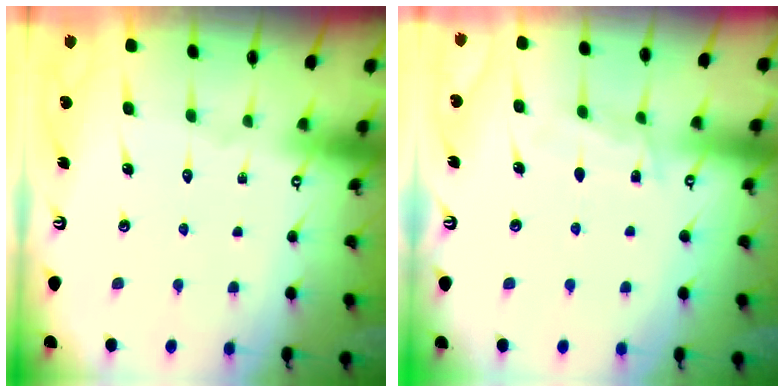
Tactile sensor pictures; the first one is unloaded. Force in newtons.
{"total": 5.0, "press": 4.9, "slide": 0.5}